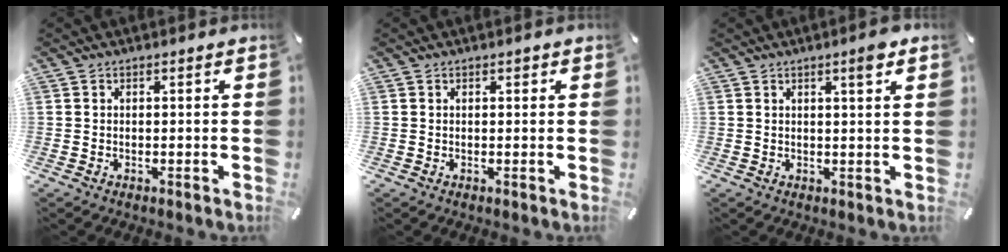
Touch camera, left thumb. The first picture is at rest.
{"total": 0.7, "force": [0.3, 0.4, 0.4], "torque": [0.000, -0.001, 0.002]}
{"total": 3.4, "force": [2.0, 0.4, 2.7], "torque": [-0.041, -0.004, 0.029]}